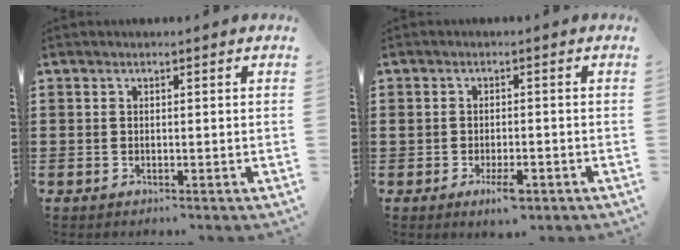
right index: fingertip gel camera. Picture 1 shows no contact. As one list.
[{"total": 3.7, "force": [-1.9, 1.5, 2.9], "torque": [-0.053, 0.001, -0.034]}]